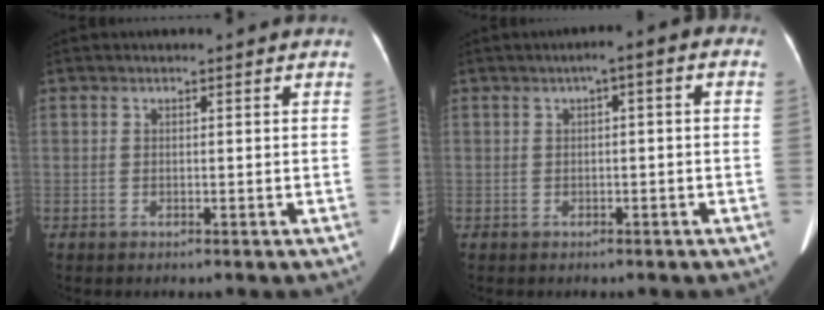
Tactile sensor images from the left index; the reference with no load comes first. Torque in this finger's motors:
{"motor_torque": [0.82, -1.23, 0.03, 0.01]}